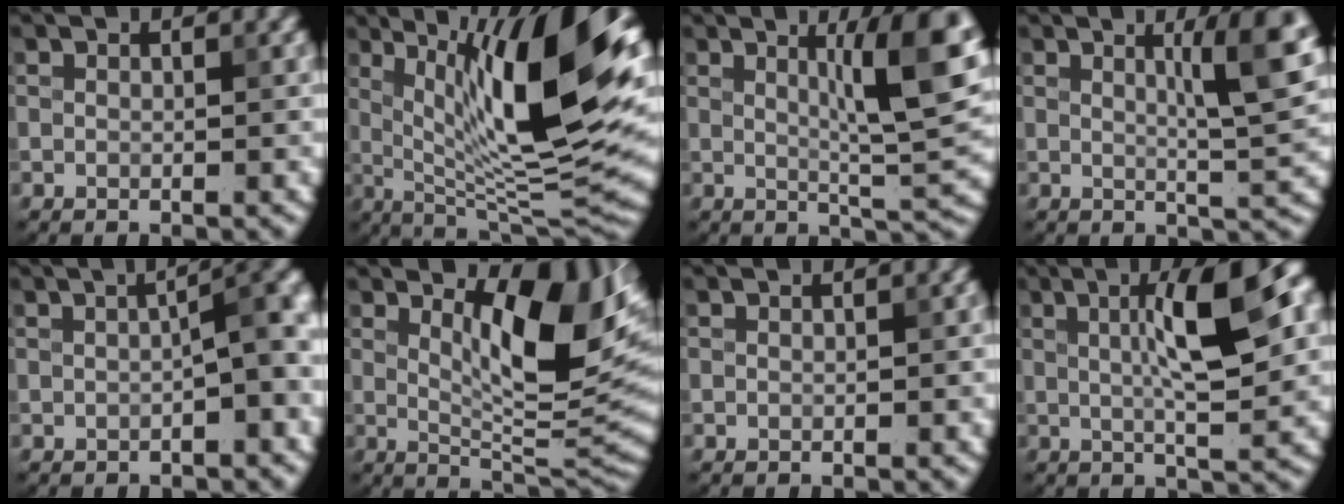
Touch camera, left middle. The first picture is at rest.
{"total": 14.0, "force": [3.9, 3.0, 13.1], "torque": [-0.192, 0.001, 0.070]}
{"total": 7.6, "force": [2.5, 1.2, 7.1], "torque": [-0.098, -0.001, 0.046]}
{"total": 5.5, "force": [1.9, 0.8, 5.1], "torque": [-0.070, 0.002, 0.032]}
{"total": 5.2, "force": [0.3, 1.8, 4.9], "torque": [-0.058, 0.017, 0.007]}
{"total": 10.0, "force": [2.7, 3.8, 8.8], "torque": [-0.130, -0.004, 0.053]}
{"total": 0.0}
{"total": 8.1, "force": [1.7, 1.6, 7.8], "torque": [-0.119, 0.015, 0.029]}